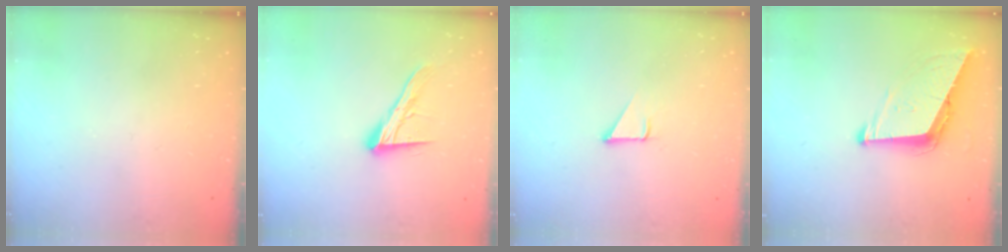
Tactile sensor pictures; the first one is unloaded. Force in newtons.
{"total": 13.4, "press": 13.3, "slide": 1.1}
{"total": 1.9, "press": 1.9, "slide": 0.1}
{"total": 9.0, "press": 8.6, "slide": 2.6}